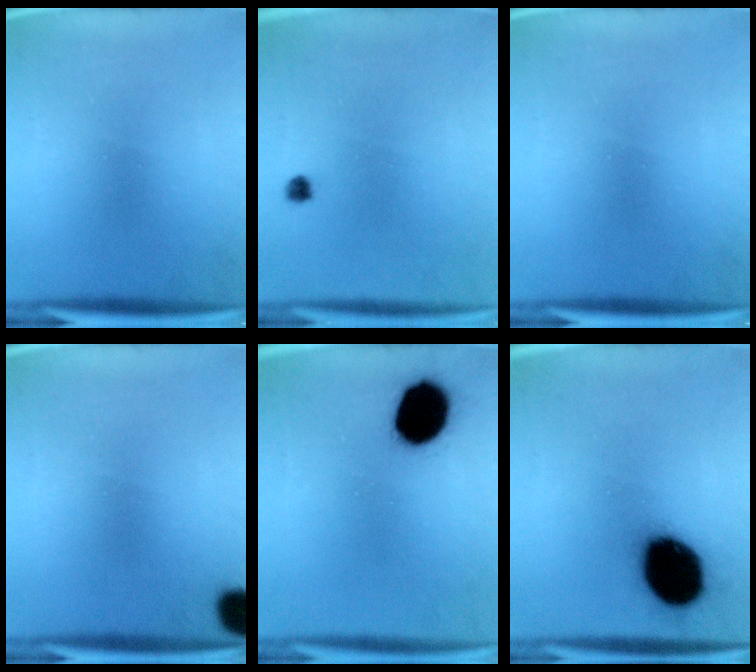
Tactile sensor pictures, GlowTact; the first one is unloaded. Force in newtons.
{"total": 1.2}
{"total": 0.0}
{"total": 5.5}
{"total": 14.4}
{"total": 19.7}